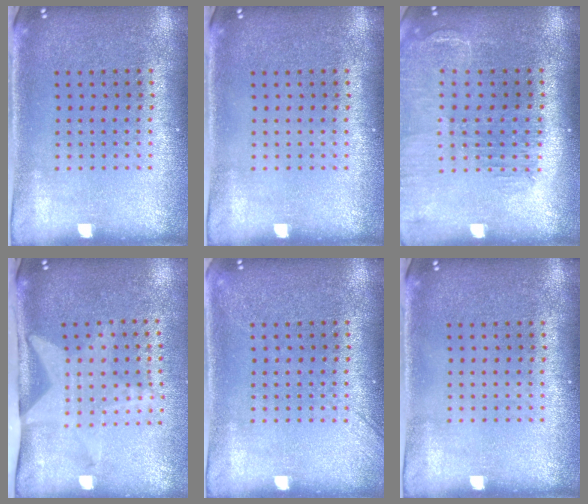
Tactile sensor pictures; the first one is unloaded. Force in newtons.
{"total": 0.0}
{"total": 1.5, "press": 1.4, "slide": 0.2}
{"total": 1.9, "press": 1.5, "slide": 1.1}
{"total": 1.2, "press": 1.2, "slide": 0.2}
{"total": 0.0}